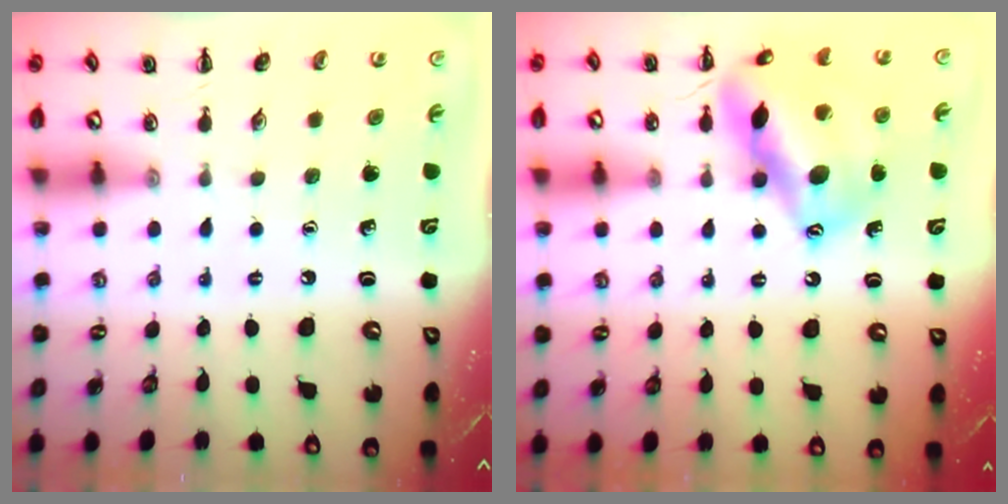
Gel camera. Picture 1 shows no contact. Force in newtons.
{"total": 17.3, "press": 17.1, "slide": 2.6}